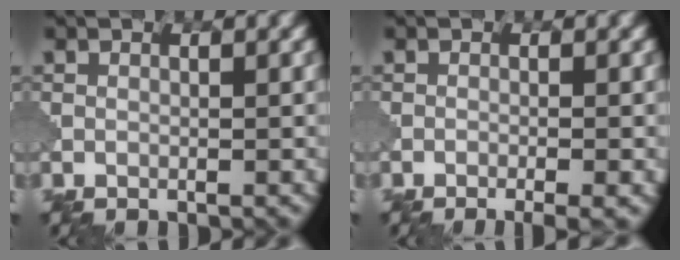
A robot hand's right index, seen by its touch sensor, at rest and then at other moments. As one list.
[{"total": 2.6, "force": [-1.4, 0.7, 2.1], "torque": [-0.012, 0.002, -0.023]}]